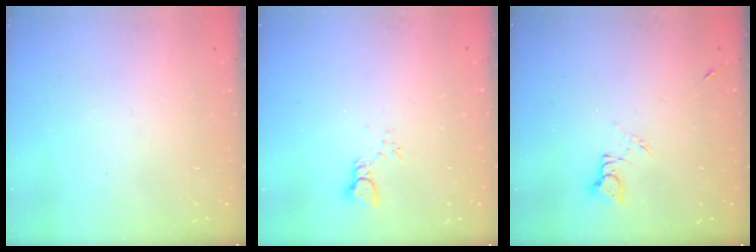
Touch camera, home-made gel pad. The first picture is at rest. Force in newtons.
{"total": 2.2, "press": 2.2, "slide": 0.1}
{"total": 3.4, "press": 3.4, "slide": 0.1}